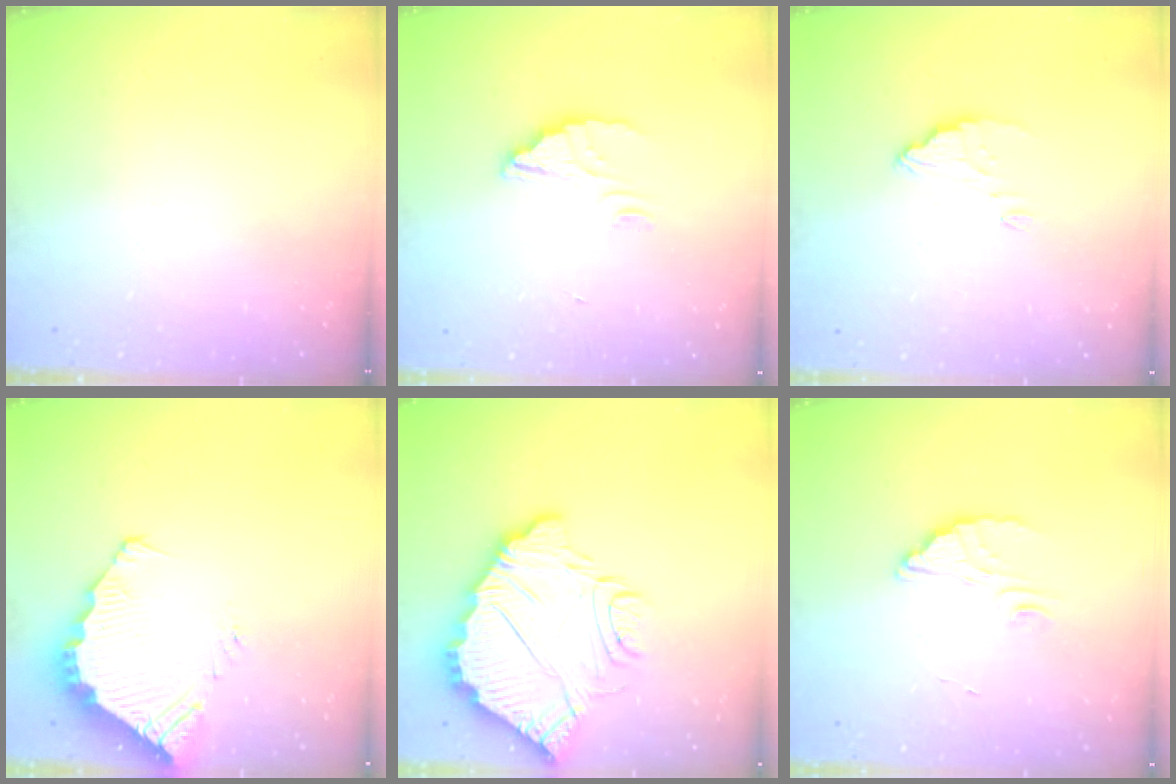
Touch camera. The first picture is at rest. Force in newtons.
{"total": 1.6, "press": 1.6, "slide": 0.0}
{"total": 3.4, "press": 3.4, "slide": 0.3}
{"total": 4.8, "press": 4.8, "slide": 0.3}
{"total": 13.2, "press": 13.1, "slide": 0.9}
{"total": 3.0, "press": 3.0, "slide": 0.0}